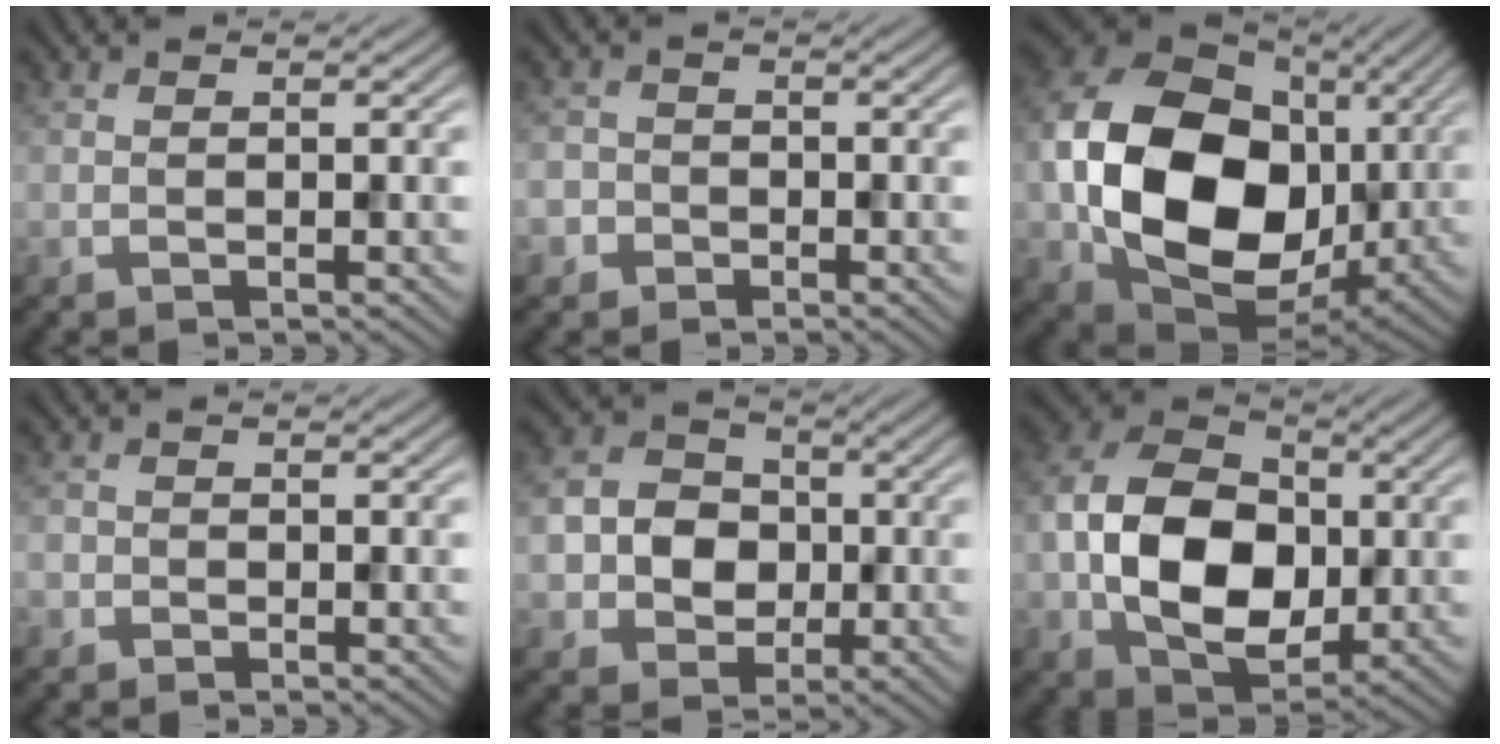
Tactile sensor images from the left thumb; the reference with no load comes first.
{"total": 2.5, "force": [-1.2, 2.1, 0.3], "torque": [0.000, 0.002, -0.035]}
{"total": 18.4, "force": [-0.5, 13.7, 12.3], "torque": [-0.273, -0.030, -0.001]}
{"total": 1.4, "force": [-0.6, 1.2, 0.1], "torque": [0.003, -0.003, -0.017]}
{"total": 6.9, "force": [-0.7, 5.9, 3.6], "torque": [-0.078, 0.000, -0.031]}
{"total": 13.0, "force": [-1.1, 9.1, 9.2], "torque": [-0.198, 0.006, -0.025]}